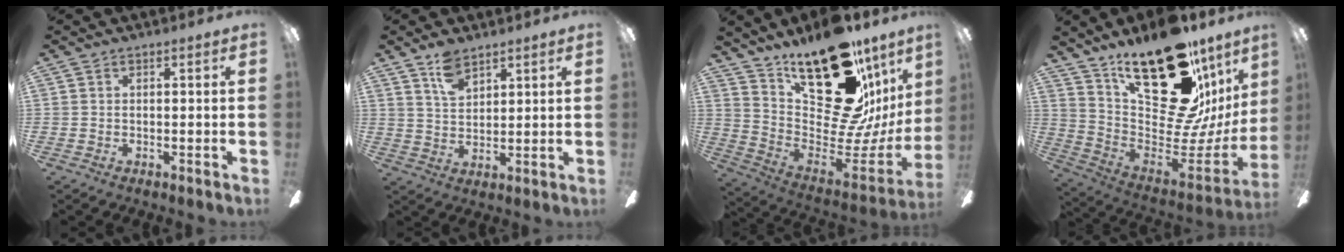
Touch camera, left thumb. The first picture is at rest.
{"total": 6.6, "force": [4.8, 3.1, 3.2], "torque": [-0.061, -0.018, 0.087]}
{"total": 26.8, "force": [15.7, 12.1, 18.1], "torque": [-0.240, -0.129, 0.294]}
{"total": 27.9, "force": [16.5, 12.7, 18.6], "torque": [-0.249, -0.129, 0.312]}